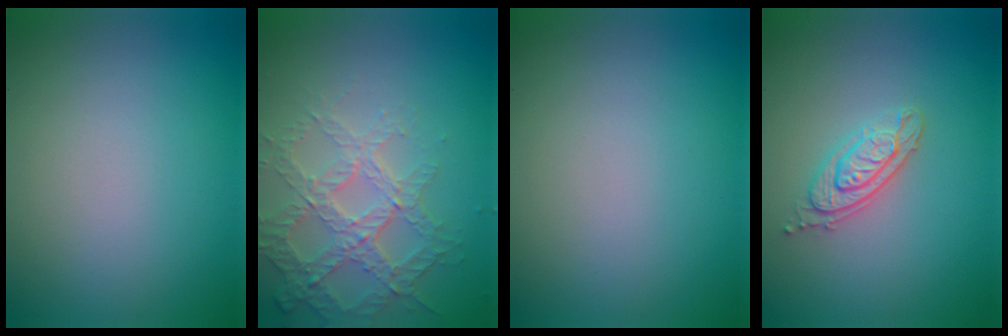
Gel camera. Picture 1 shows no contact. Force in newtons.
{"total": 3.7, "press": 3.6, "slide": 0.9}
{"total": 0.0}
{"total": 2.6, "press": 2.4, "slide": 1.0}